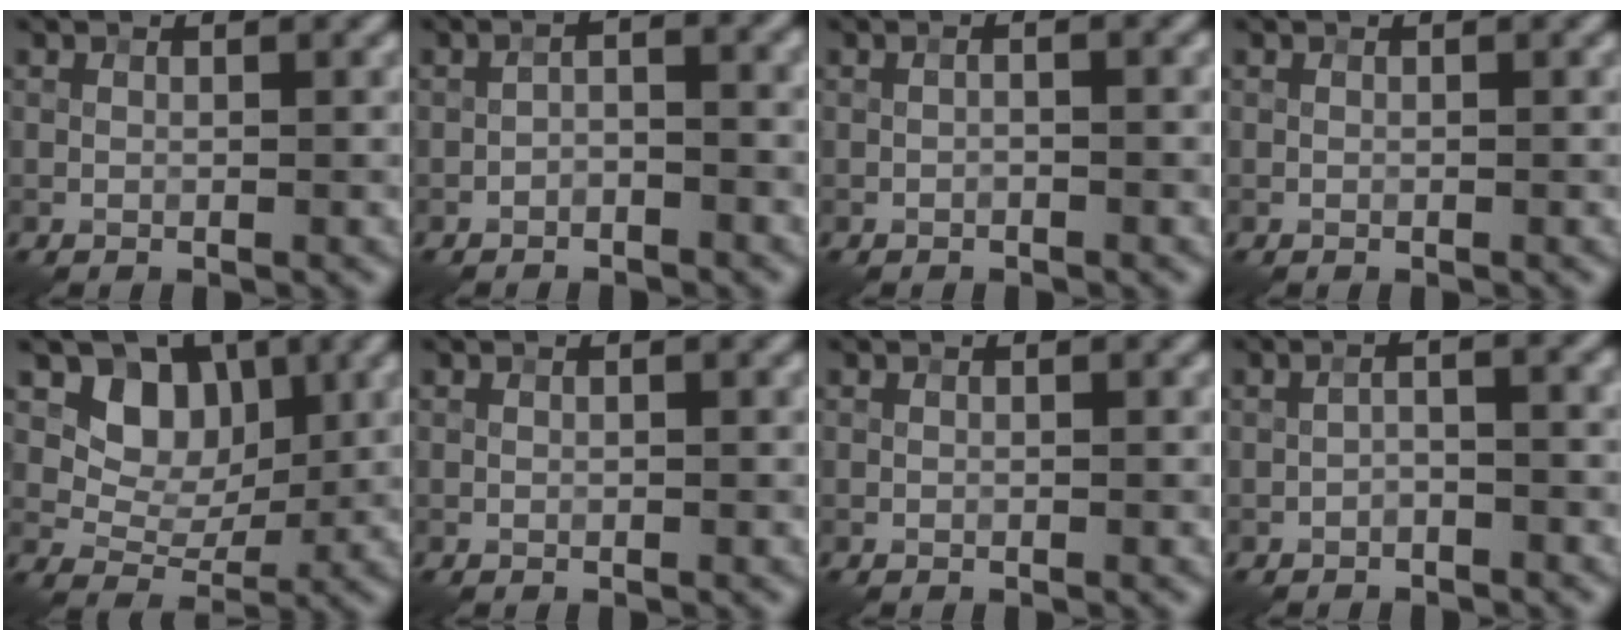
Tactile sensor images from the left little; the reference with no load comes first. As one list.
[{"total": 1.7, "force": [-1.2, 0.6, 1.0], "torque": [-0.018, 0.006, -0.025]}, {"total": 0.7, "force": [-0.3, 0.1, 0.6], "torque": [-0.013, 0.000, -0.009]}, {"total": 0.0}, {"total": 5.3, "force": [1.9, 4.2, 2.7], "torque": [-0.035, -0.009, 0.022]}, {"total": 0.0}, {"total": 0.0}, {"total": 1.7, "force": [-1.0, 0.3, 1.3], "torque": [-0.026, 0.006, -0.022]}]